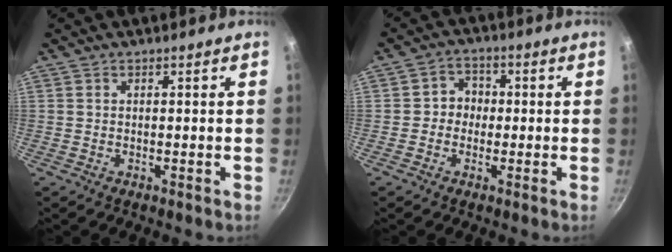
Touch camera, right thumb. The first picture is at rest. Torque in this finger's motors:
{"motor_torque": [-0.54, 0.00, -0.17, 0.06, 0.02]}